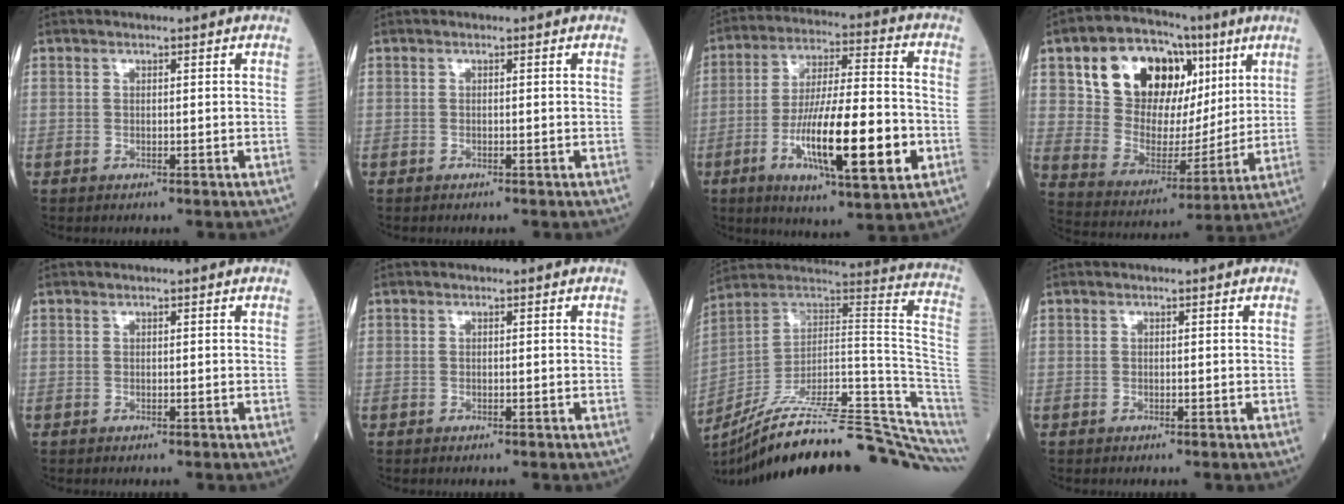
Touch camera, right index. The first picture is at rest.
{"total": 0.5, "force": [-0.3, 0.4, 0.3], "torque": [-0.014, 0.000, -0.005]}
{"total": 18.9, "force": [-5.6, 3.5, 17.8], "torque": [-0.322, -0.010, -0.088]}
{"total": 19.7, "force": [7.9, 12.4, 13.0], "torque": [-0.226, 0.046, 0.143]}
{"total": 0.0}
{"total": 0.6, "force": [-0.3, 0.4, 0.3], "torque": [-0.018, 0.003, -0.004]}
{"total": 30.1, "force": [-23.0, 2.2, 19.3], "torque": [-0.196, 0.028, -0.345]}
{"total": 0.5, "force": [-0.2, 0.4, 0.3], "torque": [-0.015, 0.001, -0.004]}